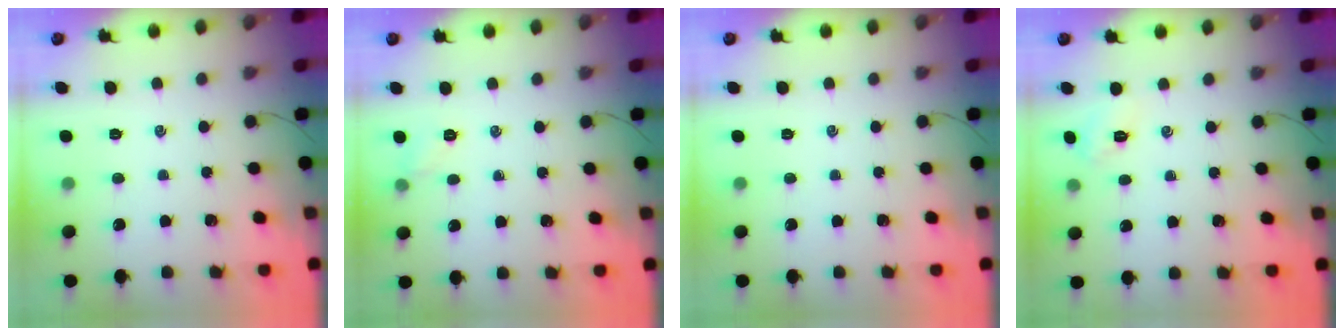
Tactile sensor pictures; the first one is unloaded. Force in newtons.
{"total": 5.2, "press": 5.0, "slide": 1.5}
{"total": 0.0}
{"total": 3.4, "press": 3.2, "slide": 1.1}